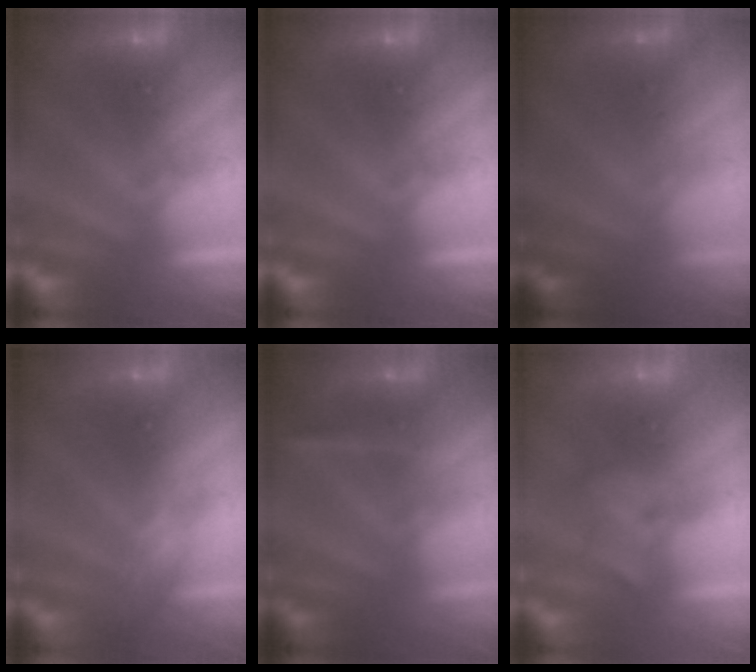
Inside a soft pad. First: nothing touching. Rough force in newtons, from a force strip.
{"total": 0.0}
{"total": 1.5}
{"total": 2.4}
{"total": 2.4}
{"total": 2.2}